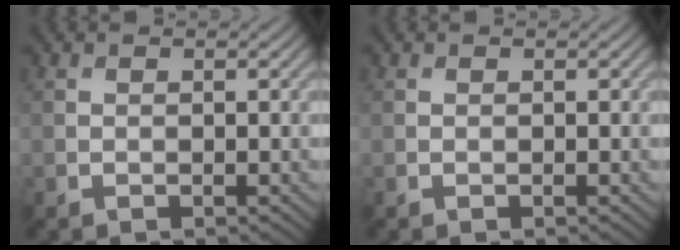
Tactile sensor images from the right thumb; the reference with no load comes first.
{"total": 0.0}